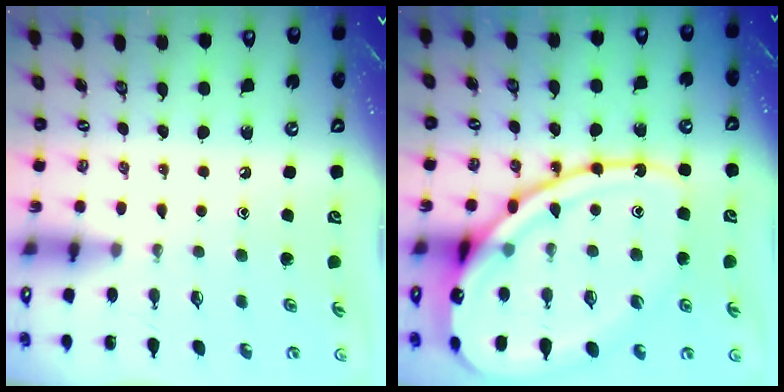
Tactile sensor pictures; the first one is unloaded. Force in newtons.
{"total": 21.7, "press": 21.6, "slide": 2.2}